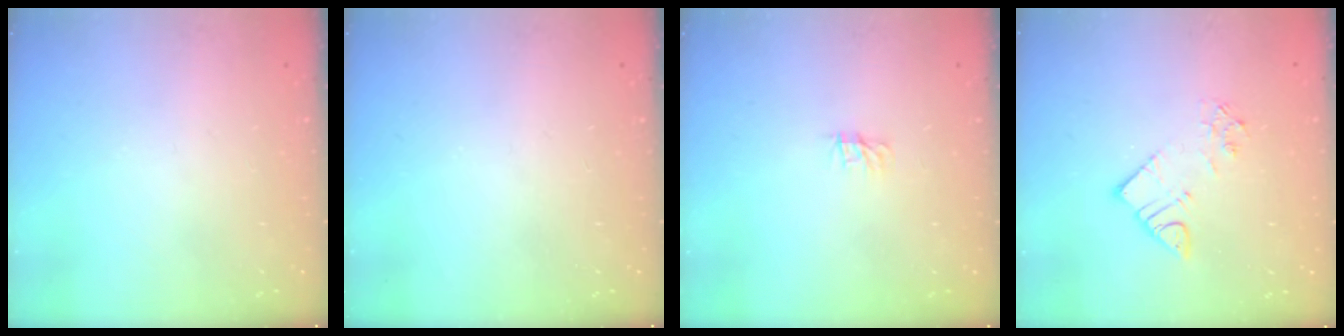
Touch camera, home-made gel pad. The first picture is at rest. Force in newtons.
{"total": 0.0}
{"total": 0.0}
{"total": 6.3, "press": 6.3, "slide": 0.4}